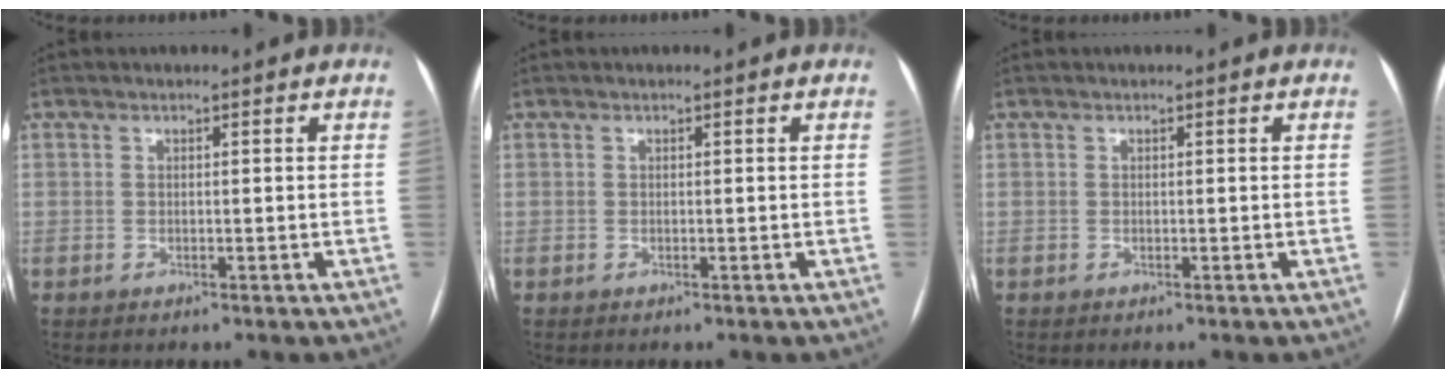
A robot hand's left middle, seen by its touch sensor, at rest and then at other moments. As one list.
[{"total": 0.0}, {"total": 0.0}]